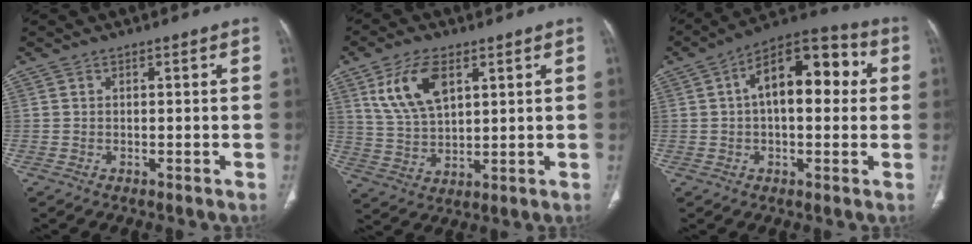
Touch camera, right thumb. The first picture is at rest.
{"total": 10.9, "force": [4.8, 5.6, 8.0], "torque": [-0.148, -0.013, 0.102]}
{"total": 15.7, "force": [2.8, 8.0, 13.2], "torque": [-0.173, 0.039, 0.035]}